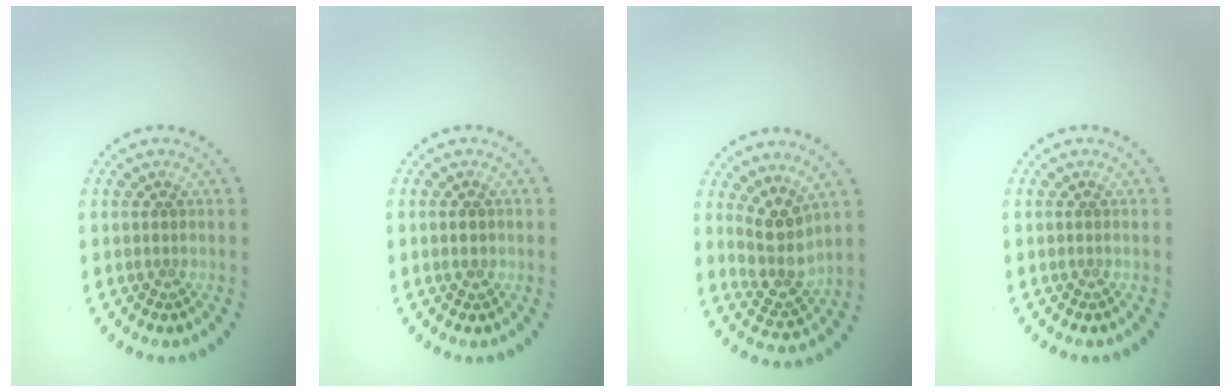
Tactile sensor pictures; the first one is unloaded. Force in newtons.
{"total": 1.3, "press": 1.3, "slide": 0.1}
{"total": 3.6, "press": 2.9, "slide": 2.1}
{"total": 0.0}